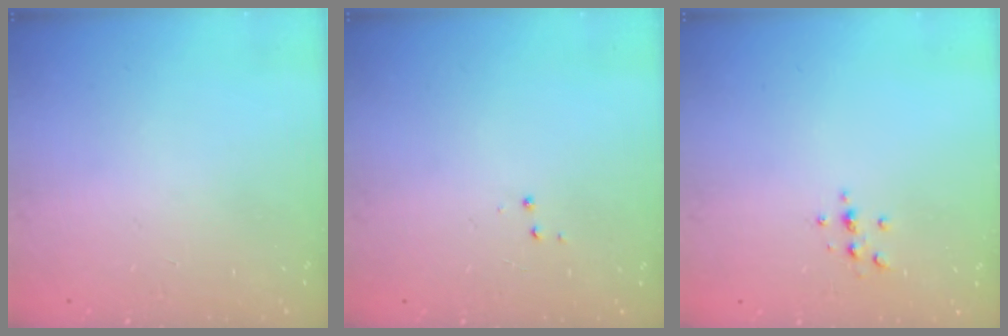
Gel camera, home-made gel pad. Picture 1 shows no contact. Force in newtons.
{"total": 2.9, "press": 2.8, "slide": 0.4}
{"total": 2.2, "press": 2.1, "slide": 0.2}